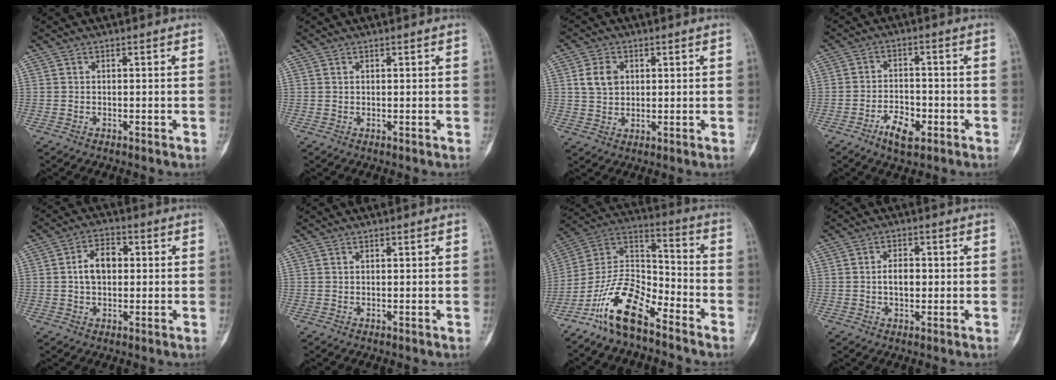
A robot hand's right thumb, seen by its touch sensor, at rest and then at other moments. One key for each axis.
{"total": 0.0}
{"total": 5.2, "fx": 1.5, "fy": 4.0, "fz": 2.9, "tx": -0.034, "ty": 0.000, "tz": 0.027}
{"total": 6.3, "fx": -3.2, "fy": 3.2, "fz": 4.3, "tx": -0.061, "ty": 0.020, "tz": -0.055}
{"total": 6.5, "fx": 0.6, "fy": 4.4, "fz": 4.8, "tx": -0.065, "ty": 0.018, "tz": 0.005}
{"total": 0.0}
{"total": 14.5, "fx": -10.0, "fy": 5.5, "fz": 9.0, "tx": -0.154, "ty": 0.086, "tz": -0.195}
{"total": 3.9, "fx": 0.0, "fy": 2.5, "fz": 2.9, "tx": -0.037, "ty": 0.008, "tz": -0.003}